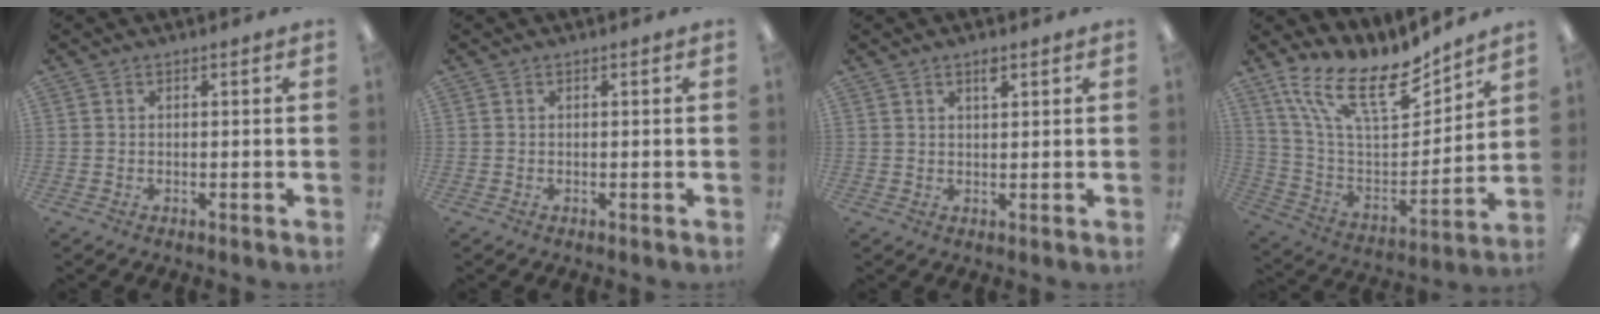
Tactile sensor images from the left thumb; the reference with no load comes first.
{"total": 0.0}
{"total": 2.2, "force": [1.5, 0.7, 1.4], "torque": [-0.023, -0.002, 0.026]}
{"total": 19.5, "force": [13.7, 7.4, 11.7], "torque": [-0.224, -0.095, 0.241]}